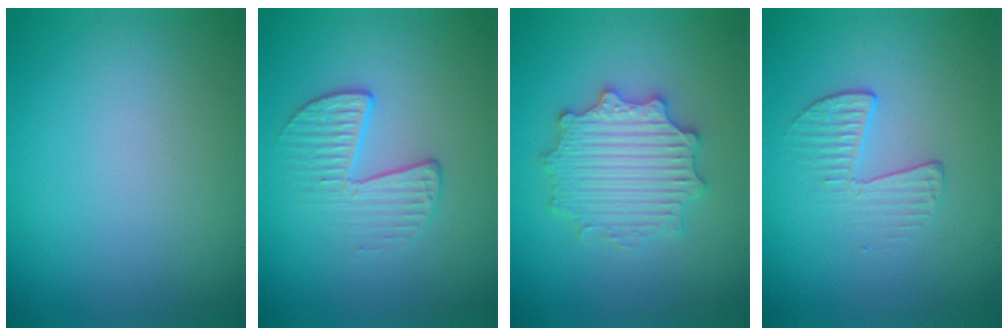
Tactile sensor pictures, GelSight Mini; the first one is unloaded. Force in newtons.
{"total": 2.4, "press": 1.7, "slide": 1.8}
{"total": 5.4, "press": 5.3, "slide": 0.9}
{"total": 2.1, "press": 1.0, "slide": 1.8}